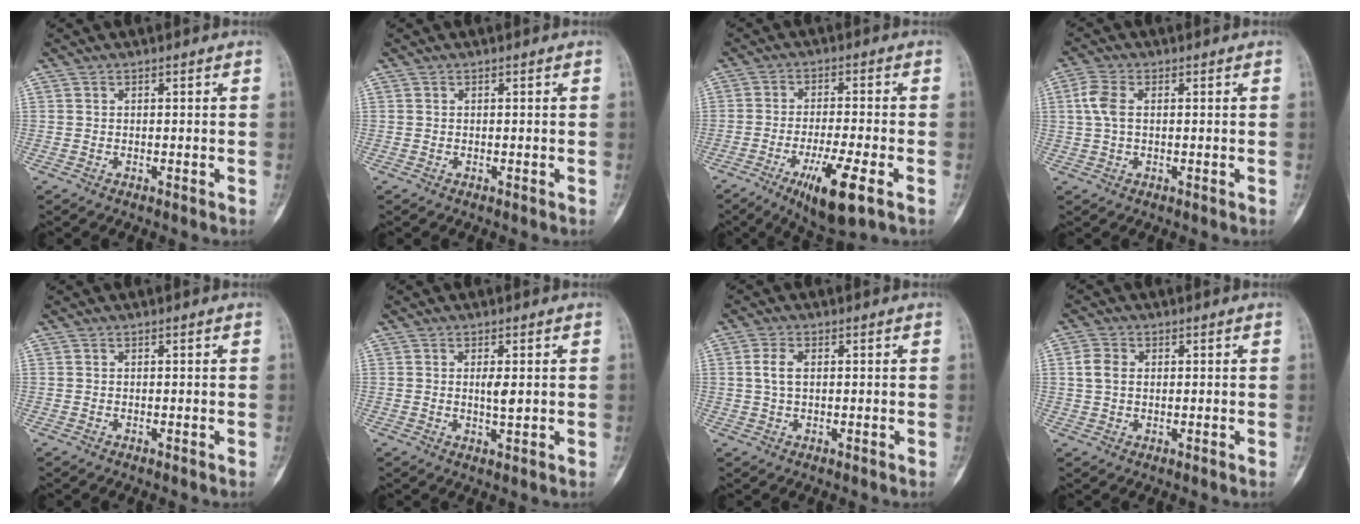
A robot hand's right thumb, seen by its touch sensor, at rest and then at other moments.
{"total": 0.0}
{"total": 10.8, "force": [-4.9, 2.0, 9.3], "torque": [-0.168, 0.000, -0.078]}
{"total": 4.7, "force": [0.8, 2.7, 3.7], "torque": [-0.096, 0.012, 0.013]}
{"total": 0.0}
{"total": 3.0, "force": [0.5, 0.8, 2.8], "torque": [-0.049, -0.005, 0.009]}
{"total": 3.2, "force": [0.6, 1.8, 2.6], "torque": [-0.052, 0.004, 0.010]}
{"total": 3.7, "force": [0.7, 2.7, 2.4], "torque": [-0.046, 0.005, 0.011]}